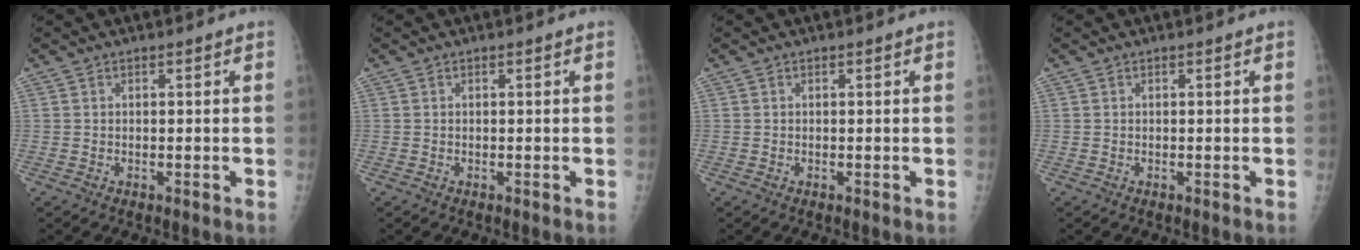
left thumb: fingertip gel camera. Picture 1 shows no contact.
{"total": 0.0}
{"total": 0.0}
{"total": 0.0}